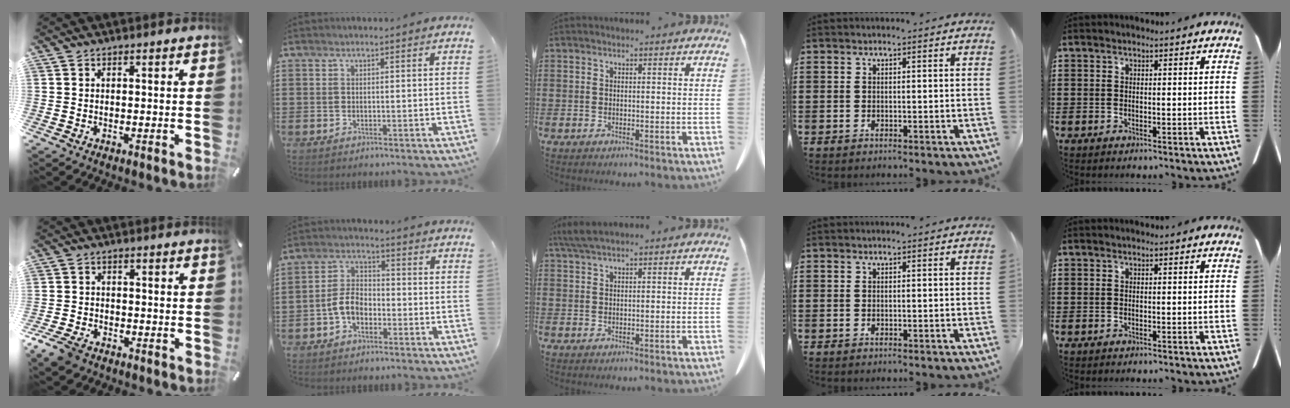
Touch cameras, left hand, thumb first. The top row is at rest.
{"thumb": {"total": 5.1, "force": [-3.6, 2.9, 2.2], "torque": [-0.058, 0.013, -0.072]}, "index": {"total": 5.2, "force": [-2.2, 3.2, 3.4], "torque": [-0.090, 0.003, -0.050]}, "middle": {"total": 2.9, "force": [2.1, 0.3, 1.9], "torque": [-0.043, -0.002, 0.041]}}